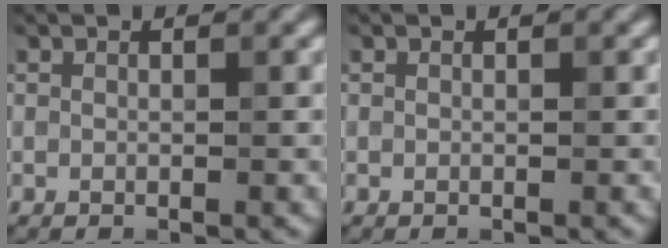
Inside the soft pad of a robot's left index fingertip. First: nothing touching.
{"total": 0.0}